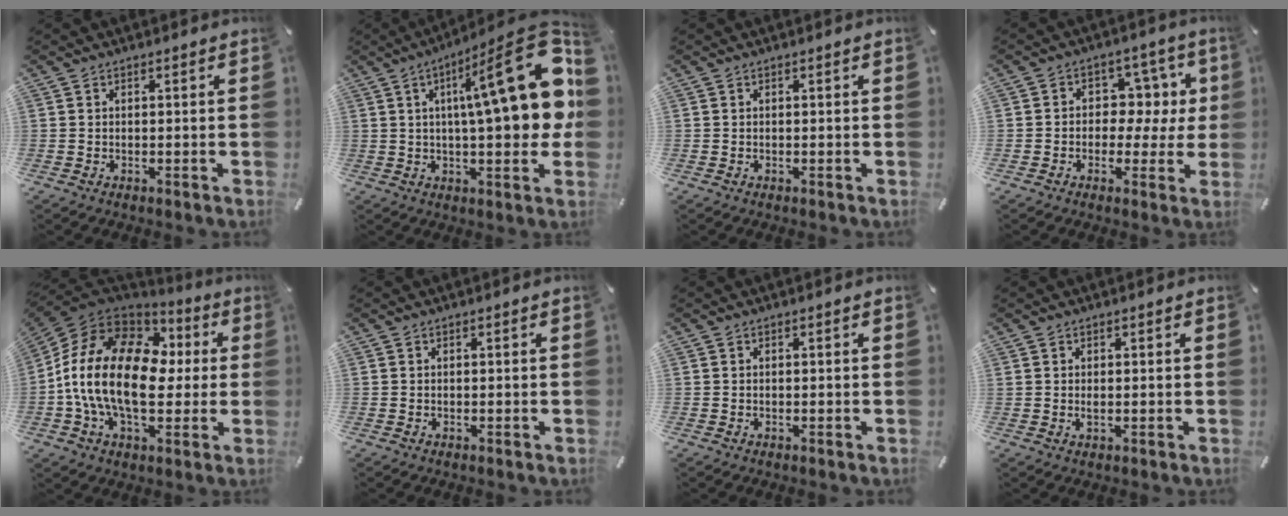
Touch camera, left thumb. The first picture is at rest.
{"total": 26.5, "force": [6.5, 8.0, 24.5], "torque": [-0.336, -0.051, 0.099]}
{"total": 0.0}
{"total": 8.3, "force": [1.0, 6.9, 4.4], "torque": [-0.052, -0.008, 0.014]}
{"total": 20.5, "force": [-1.1, 13.9, 15.0], "torque": [-0.306, 0.011, -0.017]}
{"total": 0.0}
{"total": 0.0}
{"total": 1.0, "force": [0.2, 0.2, 0.9], "torque": [-0.019, -0.002, 0.003]}